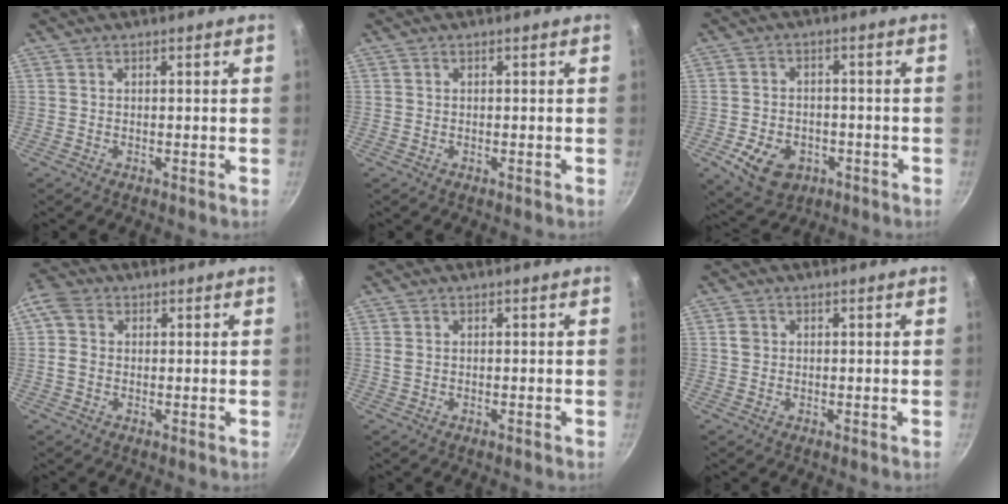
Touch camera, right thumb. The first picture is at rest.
{"total": 0.0}
{"total": 9.4, "force": [-3.6, 6.9, 5.3], "torque": [-0.076, 0.011, -0.047]}
{"total": 5.3, "force": [0.5, 4.4, 3.0], "torque": [-0.056, 0.009, -0.004]}
{"total": 0.9, "force": [0.0, 0.3, 0.8], "torque": [-0.016, 0.000, 0.000]}
{"total": 1.5, "force": [0.3, 1.3, 0.5], "torque": [-0.004, 0.005, 0.004]}